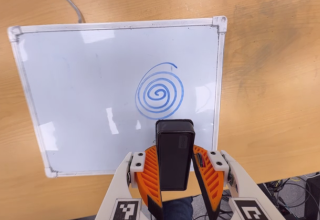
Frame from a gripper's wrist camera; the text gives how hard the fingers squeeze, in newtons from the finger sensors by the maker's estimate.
{"total": 5.0, "left": 4.5, "right": 5.5}